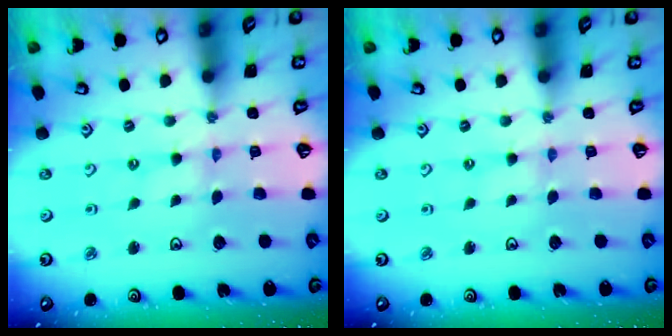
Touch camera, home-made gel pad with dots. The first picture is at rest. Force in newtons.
{"total": 1.2, "press": 1.2, "slide": 0.3}